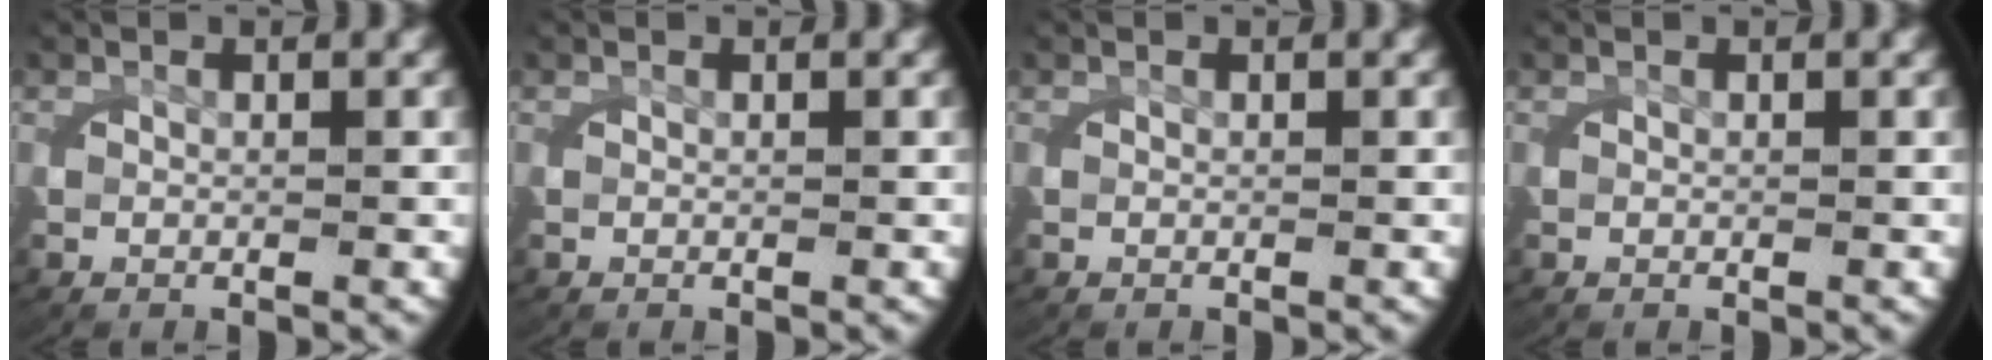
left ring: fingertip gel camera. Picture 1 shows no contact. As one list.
[{"total": 0.0}, {"total": 0.0}, {"total": 0.0}]